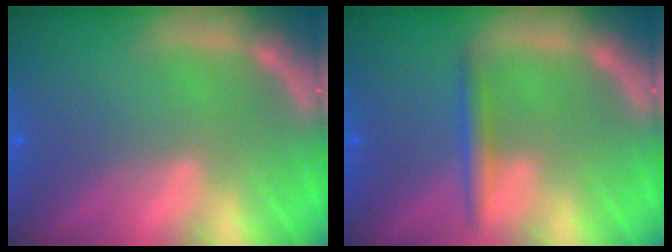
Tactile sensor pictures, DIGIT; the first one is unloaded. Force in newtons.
{"total": 1.9}